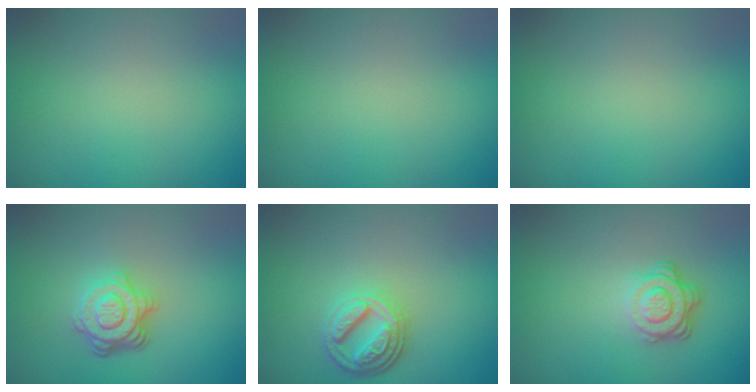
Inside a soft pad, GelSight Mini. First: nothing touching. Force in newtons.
{"total": 0.0}
{"total": 0.0}
{"total": 4.6, "press": 3.3, "slide": 3.2}
{"total": 4.4, "press": 3.4, "slide": 2.8}
{"total": 3.6, "press": 2.6, "slide": 2.5}